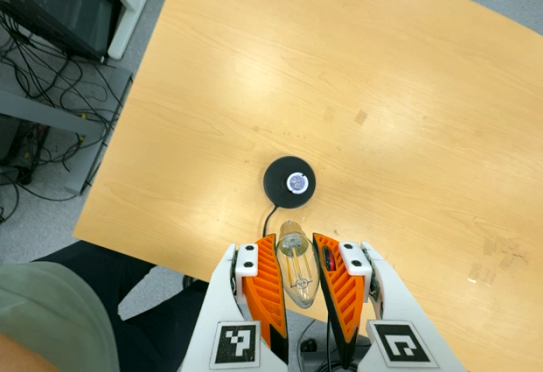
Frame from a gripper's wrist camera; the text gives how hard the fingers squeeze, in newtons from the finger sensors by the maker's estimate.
{"total": 19.1, "left": 21.3, "right": 17.0}